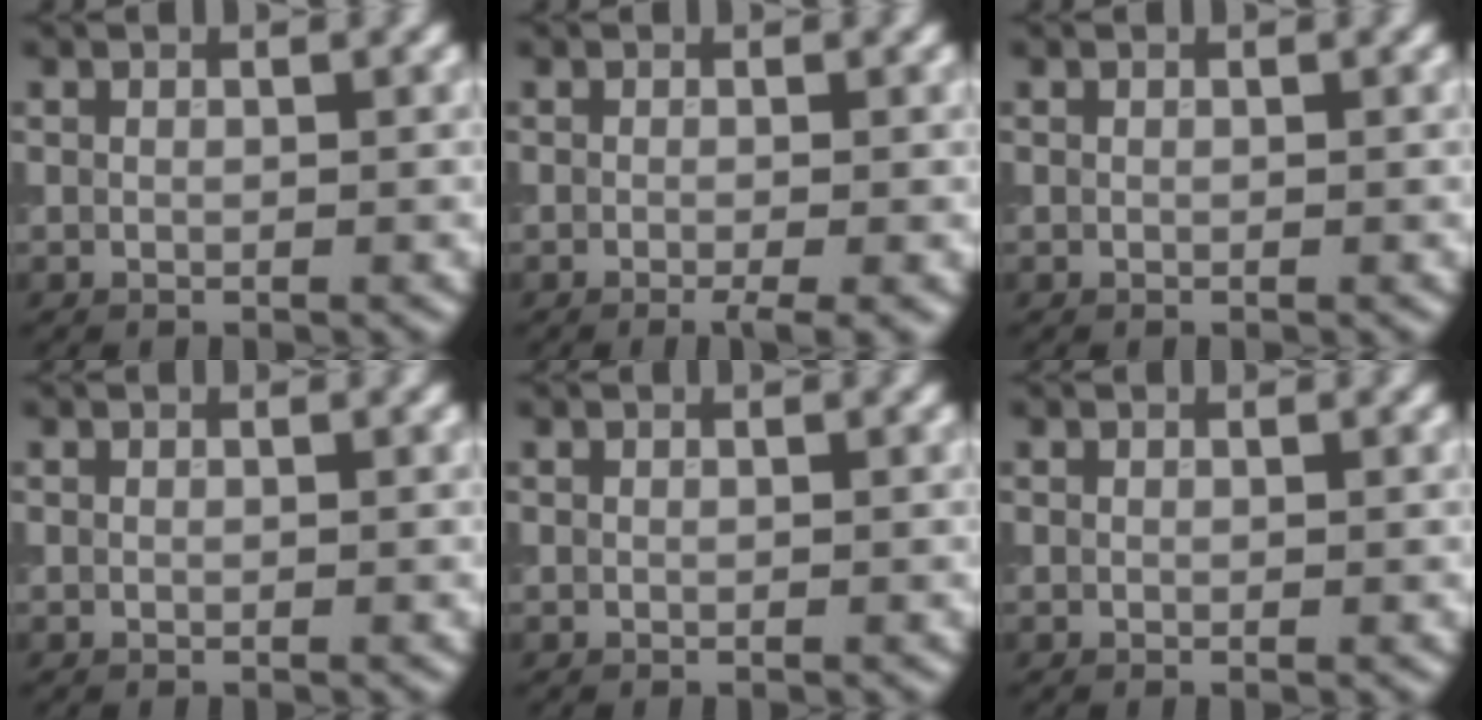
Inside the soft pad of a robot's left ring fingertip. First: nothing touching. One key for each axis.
{"total": 1.7, "fx": -0.8, "fy": 0.2, "fz": 1.4, "tx": -0.022, "ty": -0.006, "tz": -0.012}
{"total": 0.0}
{"total": 1.0, "fx": -0.4, "fy": 0.6, "fz": 0.7, "tx": -0.020, "ty": -0.003, "tz": -0.008}
{"total": 0.0}
{"total": 0.0}